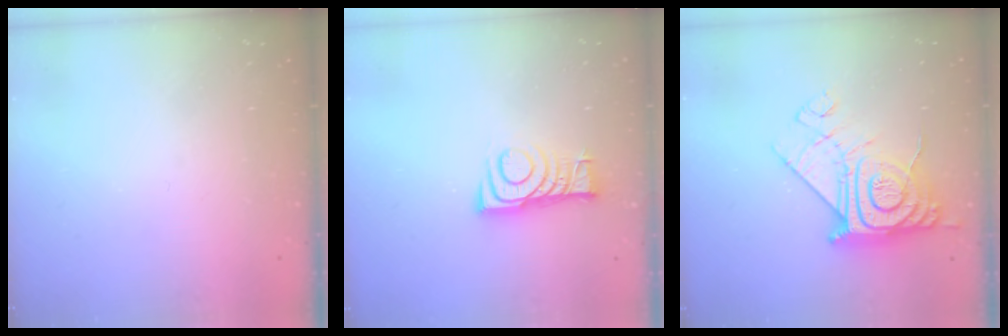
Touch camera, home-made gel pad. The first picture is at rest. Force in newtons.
{"total": 8.0, "press": 7.9, "slide": 0.5}
{"total": 16.0, "press": 15.9, "slide": 1.3}